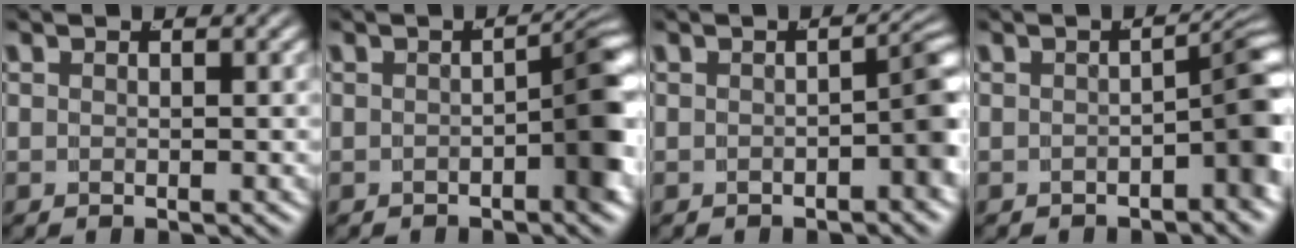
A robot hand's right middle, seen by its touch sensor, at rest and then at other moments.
{"total": 4.4, "force": [-1.1, 1.3, 4.0], "torque": [-0.042, 0.001, -0.019]}
{"total": 3.2, "force": [-1.1, 0.9, 2.9], "torque": [-0.031, 0.001, -0.015]}
{"total": 4.5, "force": [-1.4, 1.4, 4.0], "torque": [-0.039, 0.002, -0.021]}